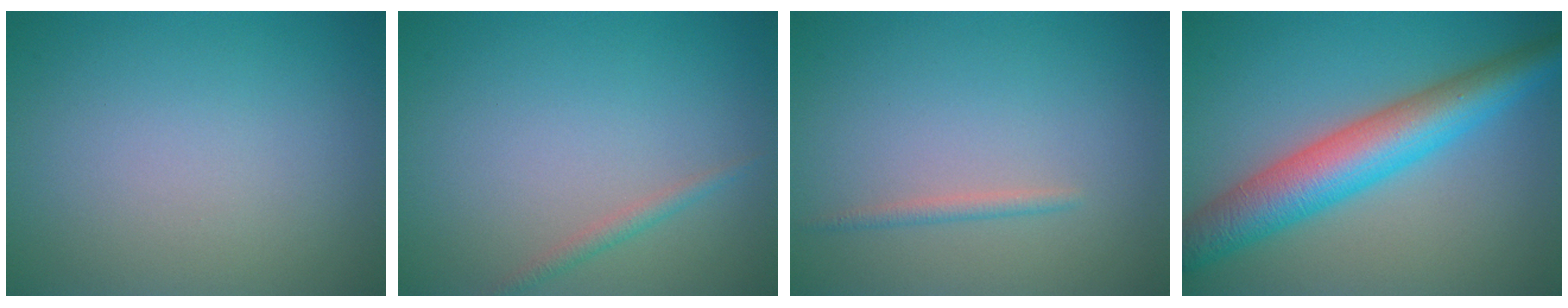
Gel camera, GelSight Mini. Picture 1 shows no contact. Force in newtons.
{"total": 1.1, "press": 1.1, "slide": 0.0}
{"total": 1.0, "press": 1.0, "slide": 0.0}
{"total": 7.8, "press": 7.8, "slide": 0.0}